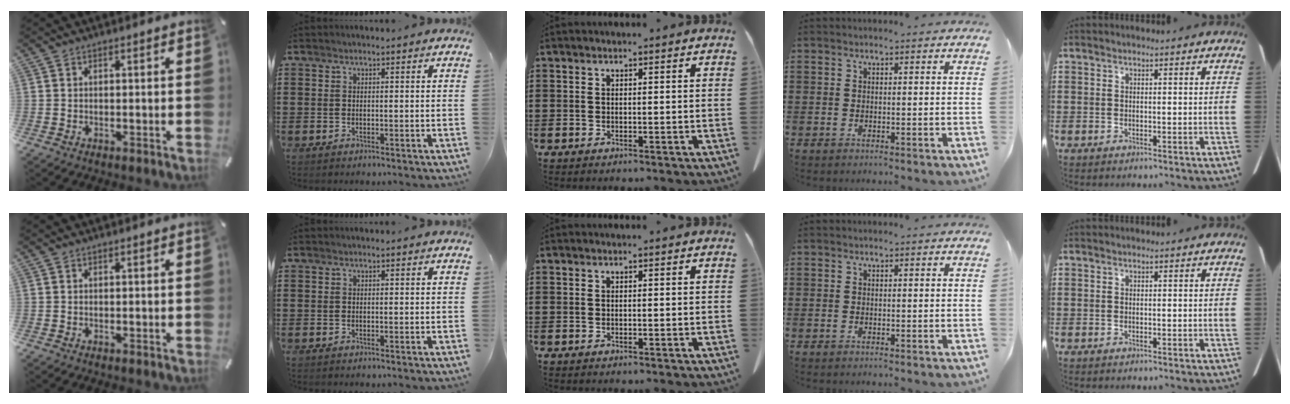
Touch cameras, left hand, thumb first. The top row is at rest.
{}